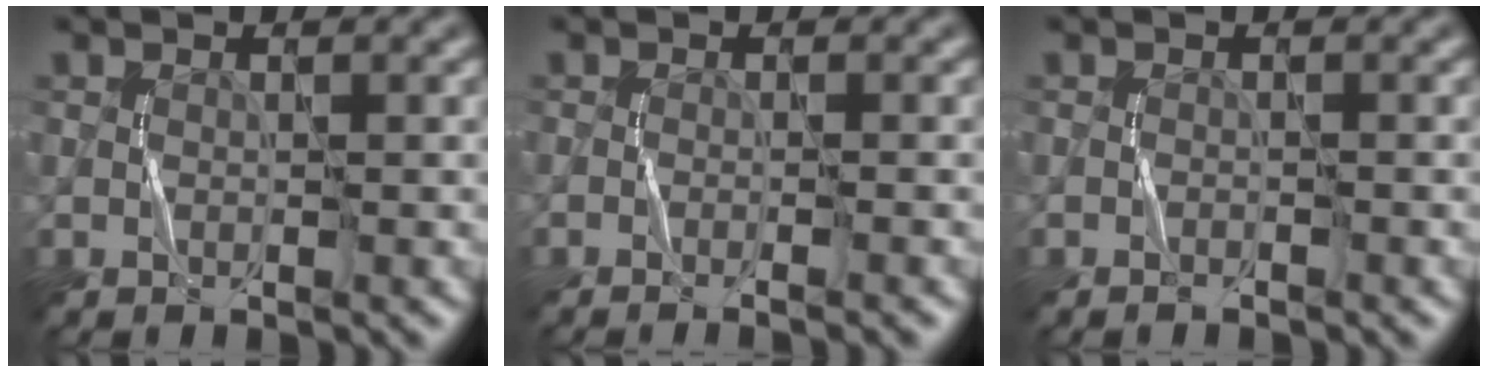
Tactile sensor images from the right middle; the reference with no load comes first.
{"total": 2.4, "force": [-1.2, 0.7, 1.9], "torque": [-0.014, 0.004, -0.024]}
{"total": 0.6, "force": [-0.6, 0.1, 0.2], "torque": [-0.001, 0.000, -0.011]}